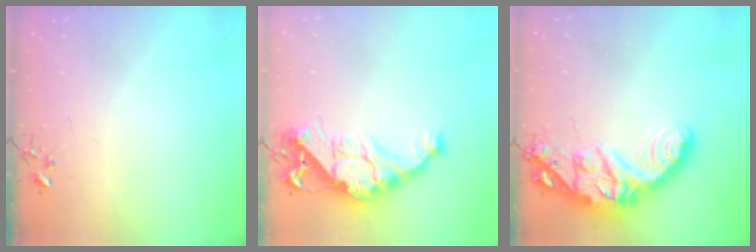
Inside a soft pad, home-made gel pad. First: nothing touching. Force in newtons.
{"total": 13.4, "press": 13.4, "slide": 1.1}
{"total": 19.5, "press": 19.4, "slide": 1.3}